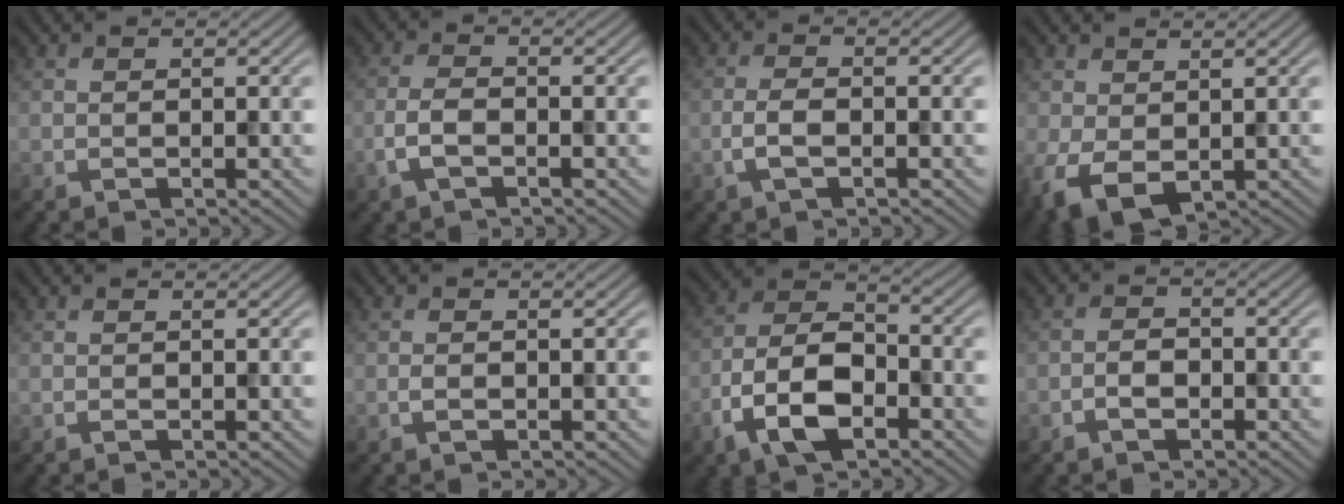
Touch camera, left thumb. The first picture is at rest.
{"total": 3.2, "force": [-1.5, 1.3, 2.5], "torque": [-0.063, 0.001, -0.036]}
{"total": 2.8, "force": [-1.1, 1.1, 2.4], "torque": [-0.058, 0.002, -0.028]}
{"total": 5.5, "force": [-0.9, 3.7, 4.0], "torque": [-0.099, -0.012, -0.015]}
{"total": 0.0}
{"total": 1.1, "force": [-0.5, 0.5, 0.8], "torque": [-0.018, 0.002, -0.008]}
{"total": 9.9, "force": [-4.7, 5.1, 7.1], "torque": [-0.147, 0.003, -0.102]}
{"total": 2.4, "force": [-1.3, 1.3, 1.5], "torque": [-0.025, 0.005, -0.028]}